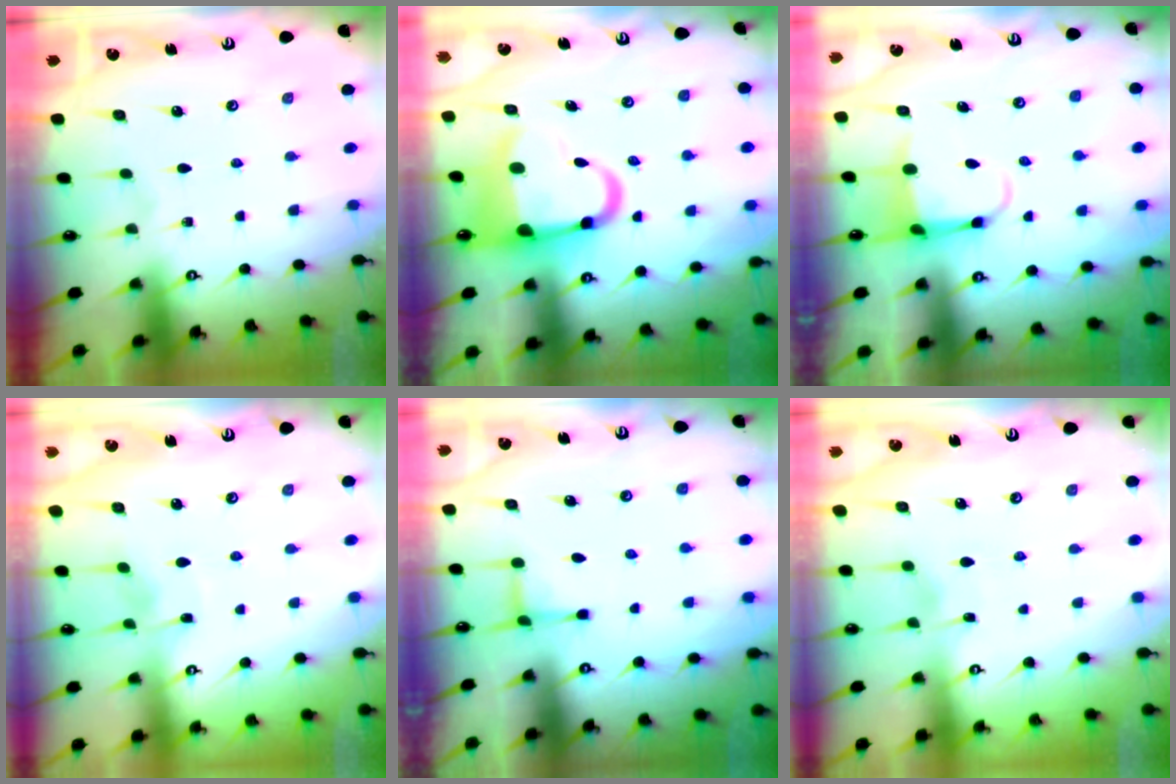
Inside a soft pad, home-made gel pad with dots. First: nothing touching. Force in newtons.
{"total": 10.3, "press": 9.9, "slide": 3.0}
{"total": 4.0, "press": 3.8, "slide": 1.1}
{"total": 4.7, "press": 4.7, "slide": 0.5}
{"total": 1.8, "press": 1.8, "slide": 0.4}
{"total": 3.4, "press": 3.4, "slide": 0.5}